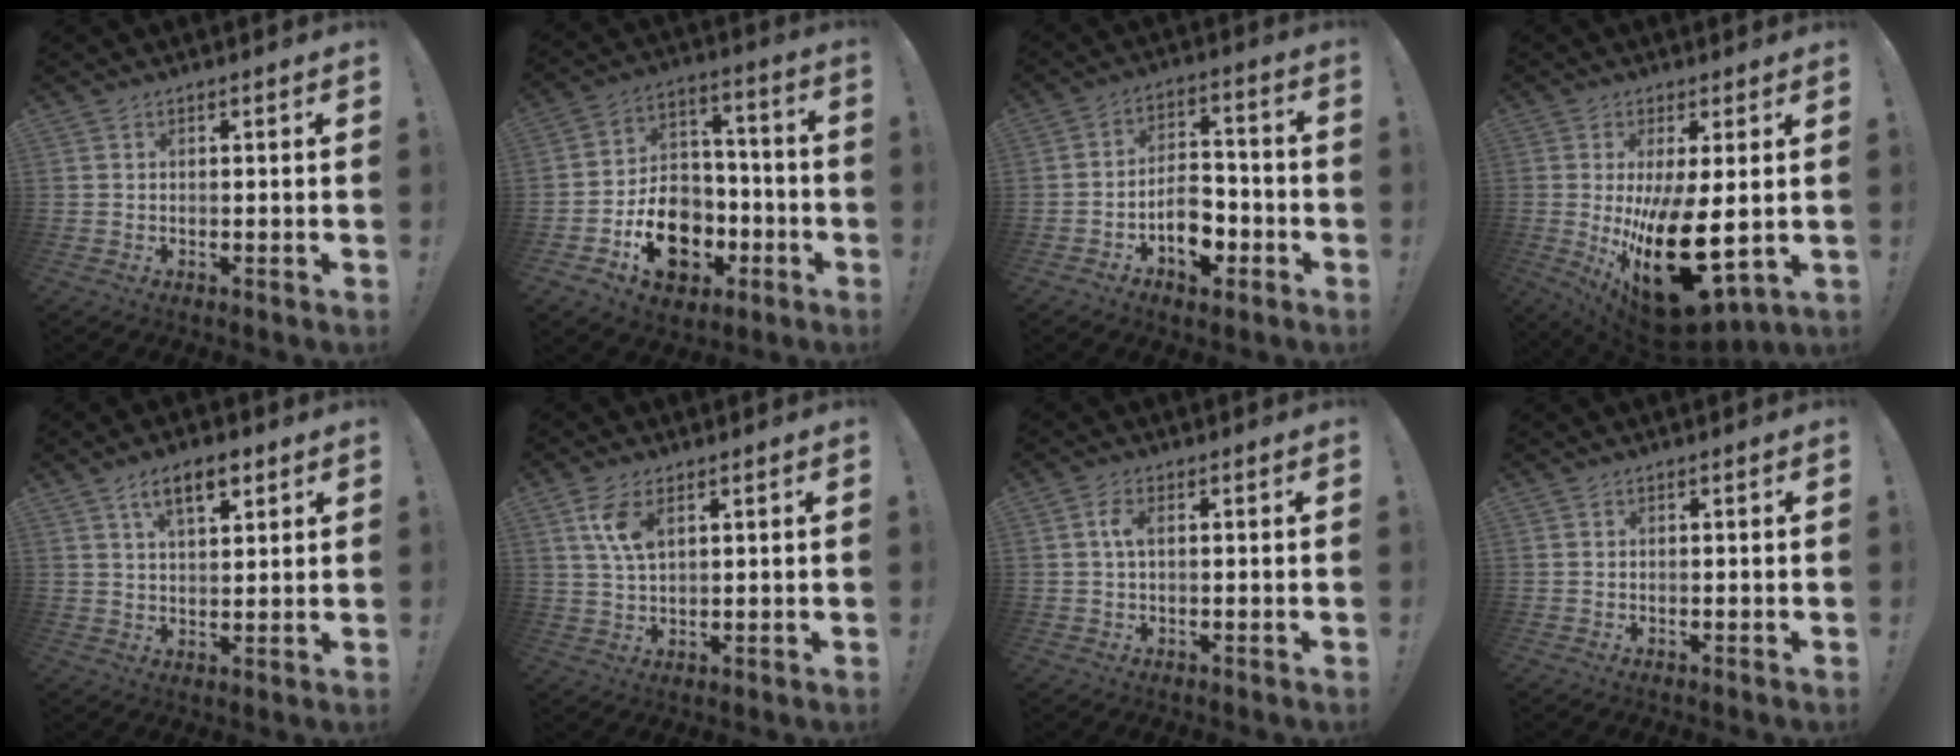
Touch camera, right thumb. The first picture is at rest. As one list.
[{"total": 16.4, "force": [-6.1, 12.9, 8.2], "torque": [-0.107, 0.047, -0.094]}, {"total": 10.3, "force": [-4.3, 6.9, 6.4], "torque": [-0.090, 0.031, -0.070]}, {"total": 21.6, "force": [-1.7, 9.8, 19.2], "torque": [-0.296, -0.028, -0.002]}, {"total": 8.0, "force": [4.4, 3.5, 5.7], "torque": [-0.084, -0.011, 0.076]}, {"total": 7.2, "force": [3.4, 3.3, 5.5], "torque": [-0.110, -0.010, 0.061]}, {"total": 3.1, "force": [0.4, 1.3, 2.8], "torque": [-0.058, 0.006, 0.006]}, {"total": 0.0}]